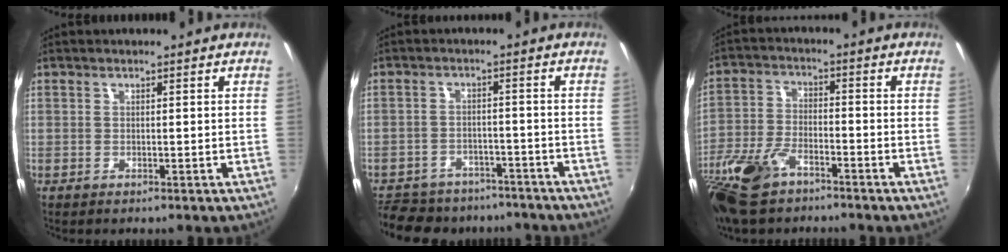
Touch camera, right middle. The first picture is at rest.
{"total": 17.6, "force": [-14.2, 8.2, 6.5], "torque": [-0.155, 0.007, -0.191]}
{"total": 13.8, "force": [-9.4, 6.0, 8.1], "torque": [-0.198, -0.021, -0.189]}